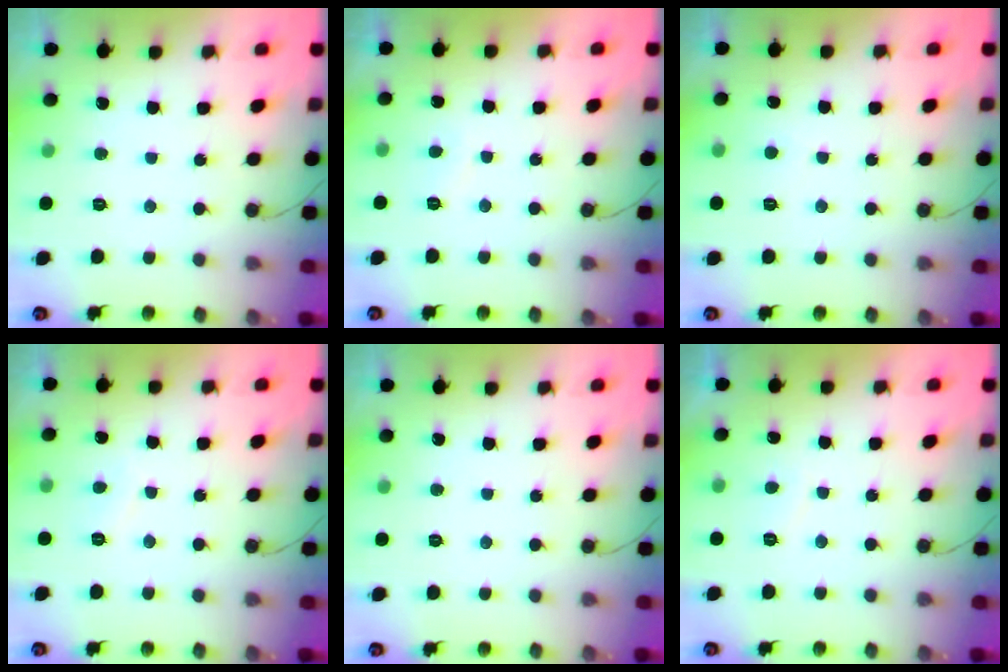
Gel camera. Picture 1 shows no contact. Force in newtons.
{"total": 1.4, "press": 1.3, "slide": 0.5}
{"total": 1.6, "press": 1.6, "slide": 0.2}
{"total": 2.7, "press": 2.6, "slide": 0.5}
{"total": 0.0}
{"total": 0.7, "press": 0.5, "slide": 0.5}